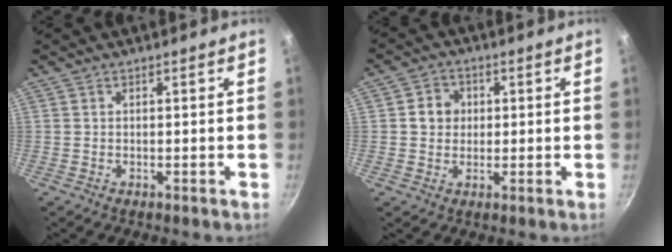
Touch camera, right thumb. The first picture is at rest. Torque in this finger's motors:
{"motor_torque": [0.35, 1.24, 0.06, -0.19, 0.04]}